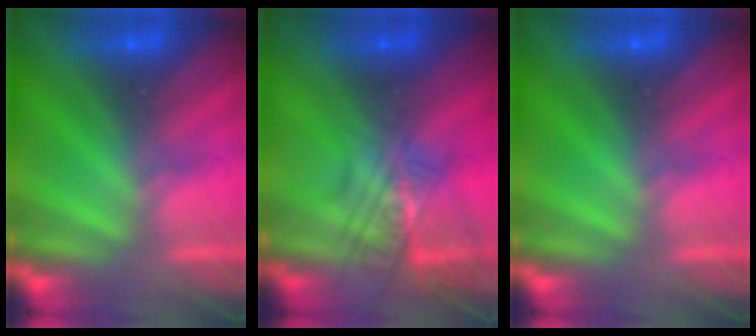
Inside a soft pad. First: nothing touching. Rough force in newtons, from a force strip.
{"total": 2.4}
{"total": 0.0}